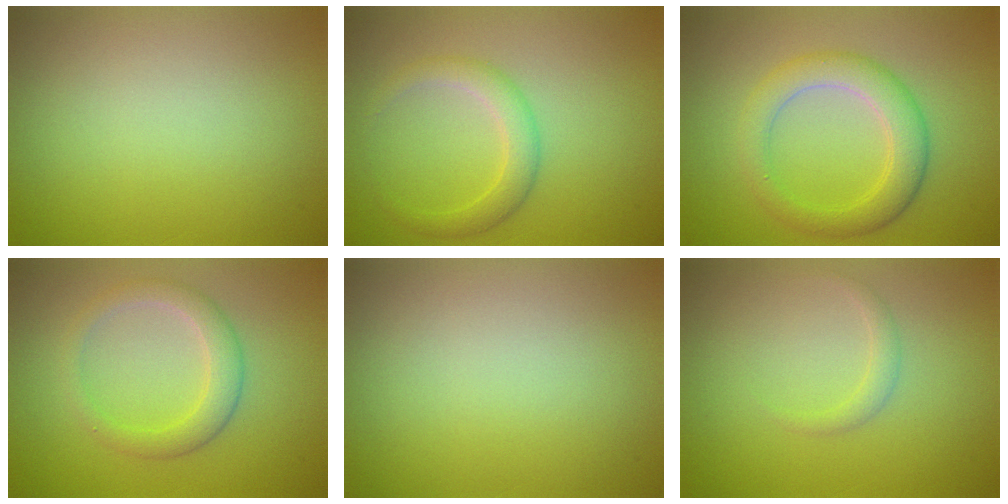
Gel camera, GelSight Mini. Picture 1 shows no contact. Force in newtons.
{"total": 2.6, "press": 2.6, "slide": 0.0}
{"total": 4.2, "press": 4.2, "slide": 0.1}
{"total": 2.8, "press": 2.8, "slide": 0.2}
{"total": 0.0}
{"total": 1.1, "press": 1.1, "slide": 0.0}